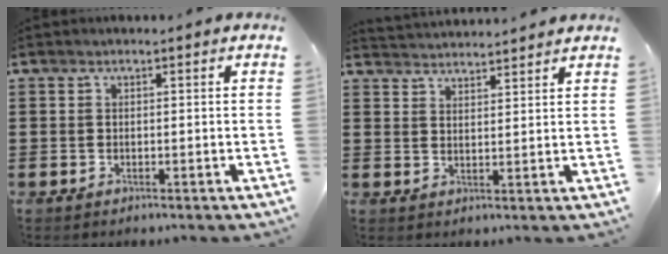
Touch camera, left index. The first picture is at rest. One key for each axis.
{"total": 2.7, "fx": 2.6, "fy": -0.2, "fz": -0.6, "tx": 0.002, "ty": -0.010, "tz": 0.050}